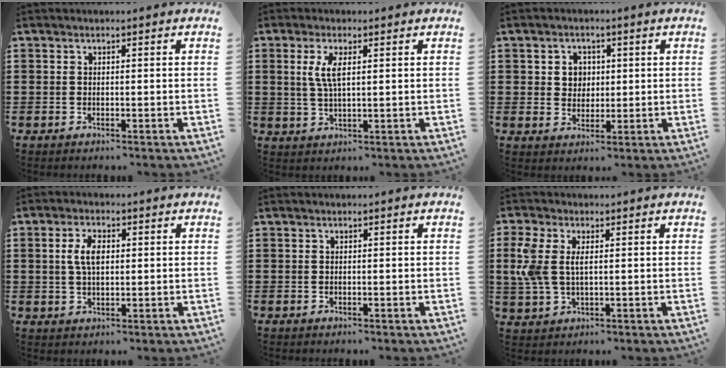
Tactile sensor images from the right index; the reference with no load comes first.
{"total": 4.2, "force": [1.2, 1.2, 3.8], "torque": [-0.081, 0.005, 0.020]}
{"total": 3.4, "force": [0.7, 3.1, 1.1], "torque": [-0.035, 0.012, 0.010]}
{"total": 4.6, "force": [0.7, 2.3, 3.9], "torque": [-0.082, 0.012, 0.010]}
{"total": 0.0}
{"total": 5.4, "force": [1.2, 2.8, 4.4], "torque": [-0.121, -0.003, 0.012]}